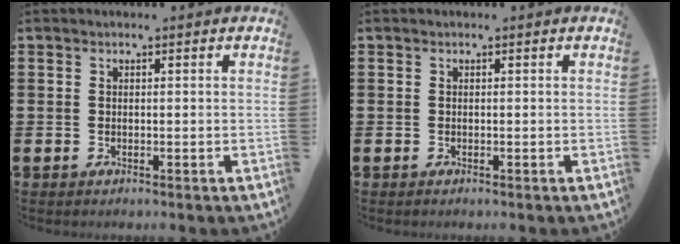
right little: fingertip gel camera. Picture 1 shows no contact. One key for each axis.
{"total": 0.0}